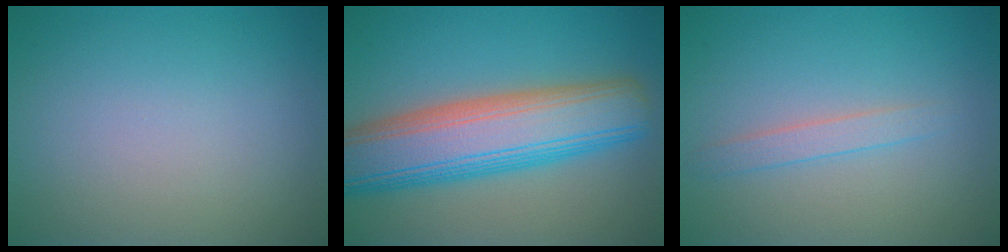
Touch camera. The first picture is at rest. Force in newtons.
{"total": 10.4, "press": 10.4, "slide": 0.4}
{"total": 1.5, "press": 1.5, "slide": 0.1}